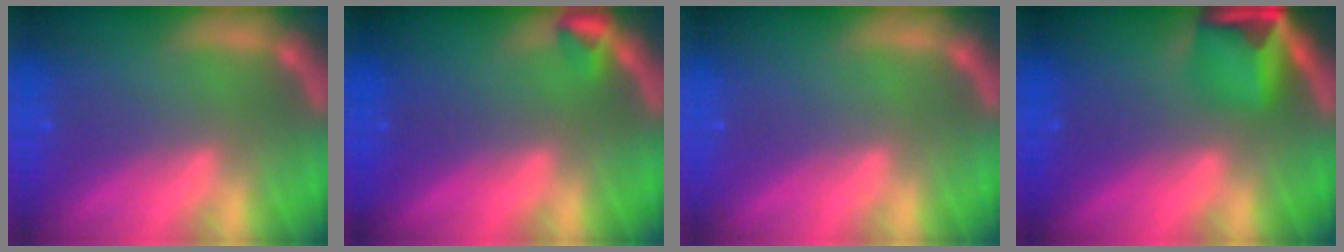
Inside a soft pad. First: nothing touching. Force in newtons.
{"total": 1.5}
{"total": 0.0}
{"total": 6.0}